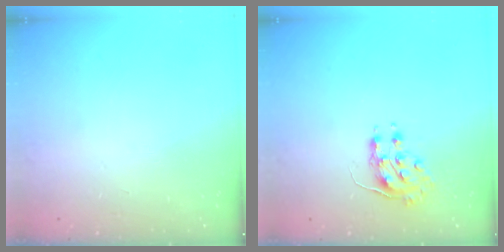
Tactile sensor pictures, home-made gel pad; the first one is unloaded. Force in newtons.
{"total": 8.6, "press": 8.6, "slide": 0.4}